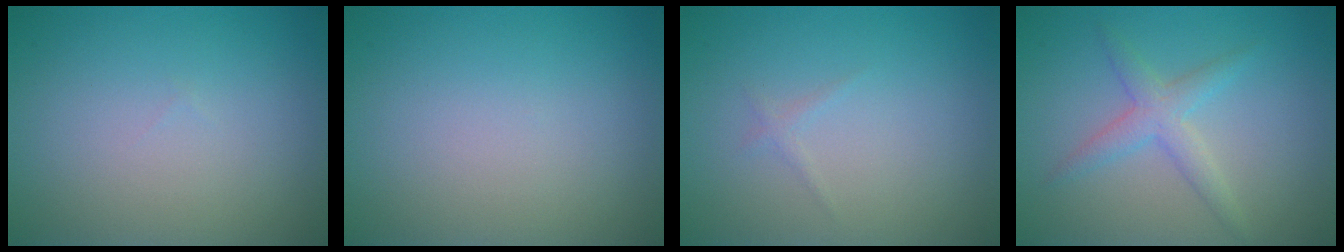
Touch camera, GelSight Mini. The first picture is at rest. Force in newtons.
{"total": 0.0}
{"total": 0.6, "press": 0.6, "slide": 0.0}
{"total": 2.5, "press": 2.5, "slide": 0.1}